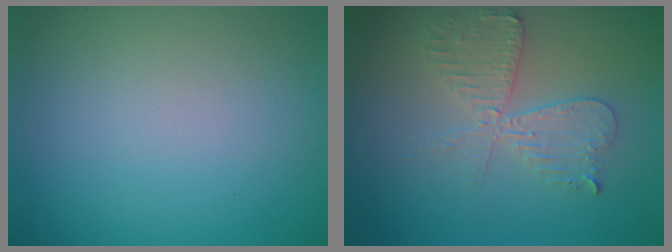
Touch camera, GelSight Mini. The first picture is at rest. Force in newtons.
{"total": 3.4, "press": 3.3, "slide": 0.6}